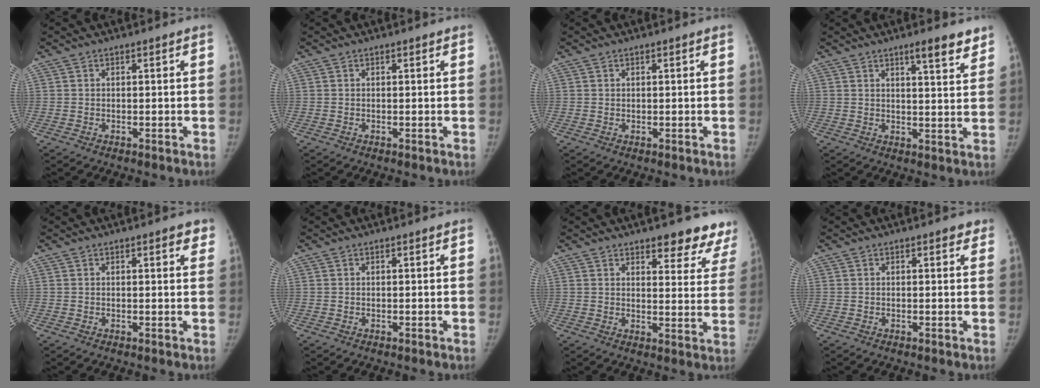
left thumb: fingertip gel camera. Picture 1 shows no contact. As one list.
[{"total": 0.0}, {"total": 0.0}, {"total": 6.5, "force": [4.6, 1.2, 4.3], "torque": [-0.047, -0.029, 0.064]}, {"total": 2.5, "force": [1.5, 0.9, 1.8], "torque": [-0.007, -0.003, 0.012]}, {"total": 0.0}, {"total": 11.5, "force": [9.3, 4.3, 5.4], "torque": [-0.007, -0.050, 0.094]}, {"total": 1.5, "force": [0.9, 0.8, 0.8], "torque": [0.006, -0.001, 0.006]}]